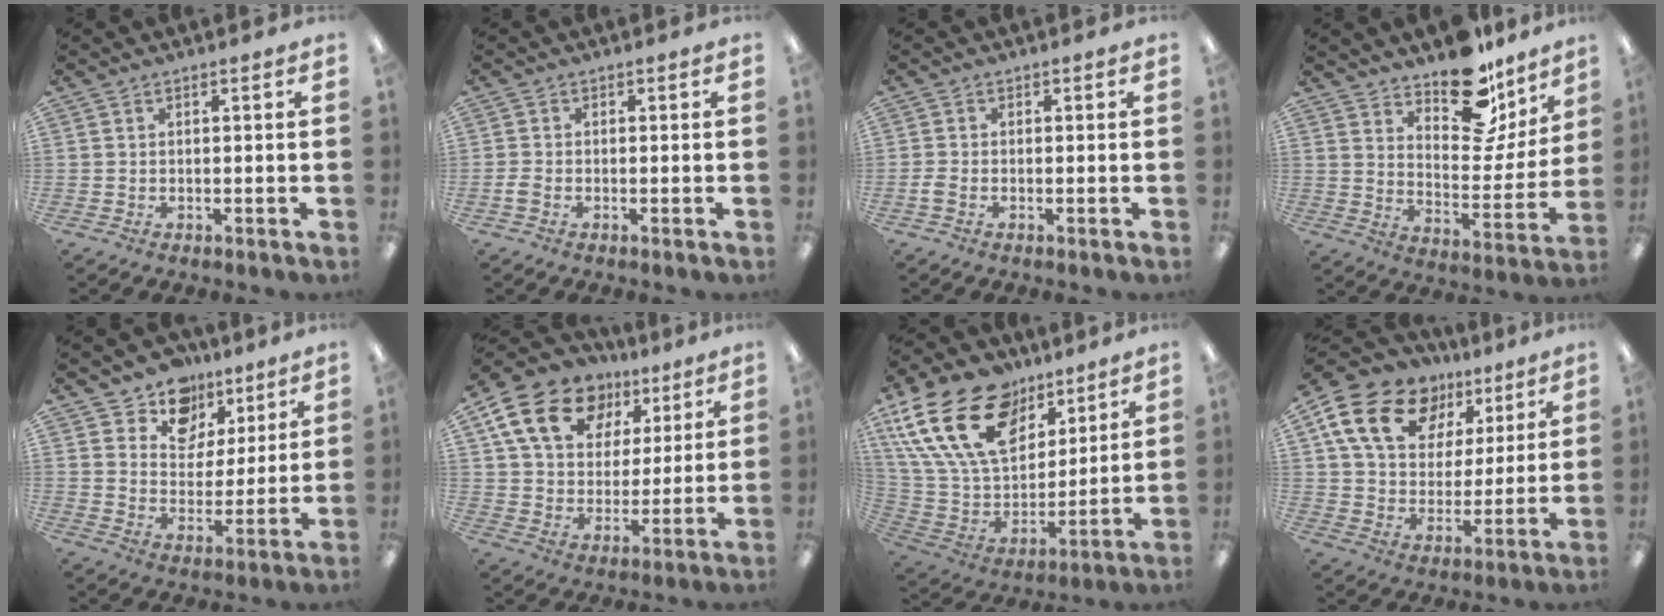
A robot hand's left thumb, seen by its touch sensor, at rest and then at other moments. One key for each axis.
{"total": 1.4, "fx": -0.9, "fy": 1.0, "fz": 0.5, "tx": -0.009, "ty": 0.003, "tz": -0.014}
{"total": 1.4, "fx": -0.8, "fy": 0.9, "fz": 0.6, "tx": -0.019, "ty": 0.000, "tz": -0.016}
{"total": 16.9, "fx": 13.2, "fy": 8.0, "fz": 7.0, "tx": -0.093, "ty": -0.097, "tz": 0.230}
{"total": 11.1, "fx": 8.2, "fy": 7.3, "fz": 1.5, "tx": -0.033, "ty": -0.060, "tz": 0.155}
{"total": 17.9, "fx": 9.7, "fy": 12.6, "fz": 8.3, "tx": -0.146, "ty": -0.036, "tz": 0.180}
{"total": 24.8, "fx": 12.2, "fy": 16.1, "fz": 14.4, "tx": -0.291, "ty": -0.051, "tz": 0.227}
{"total": 18.6, "fx": 10.1, "fy": 12.8, "fz": 8.9, "tx": -0.165, "ty": -0.033, "tz": 0.190}